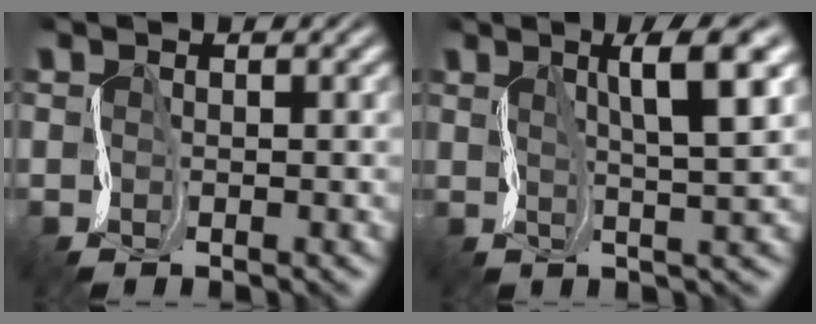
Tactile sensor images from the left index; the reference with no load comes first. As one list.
[{"total": 5.5, "force": [2.4, 0.9, 4.8], "torque": [-0.062, 0.016, 0.038]}]